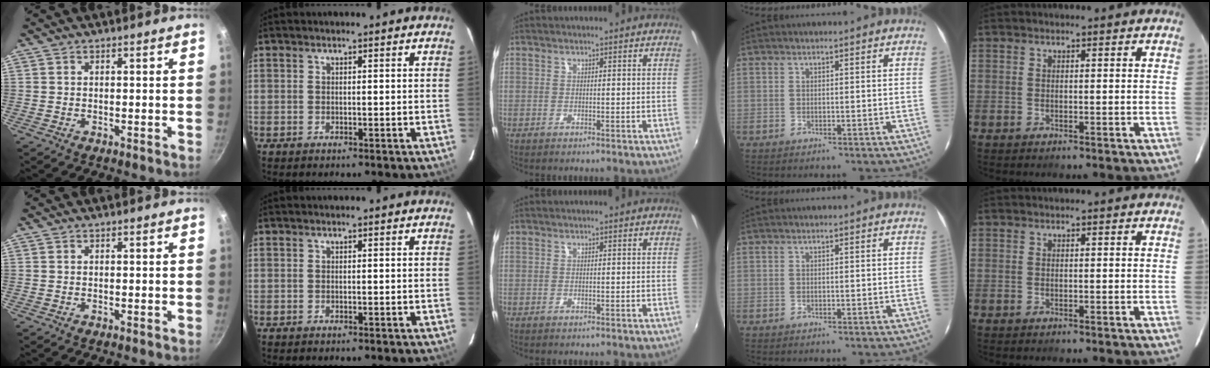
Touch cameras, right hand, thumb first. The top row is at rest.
{}